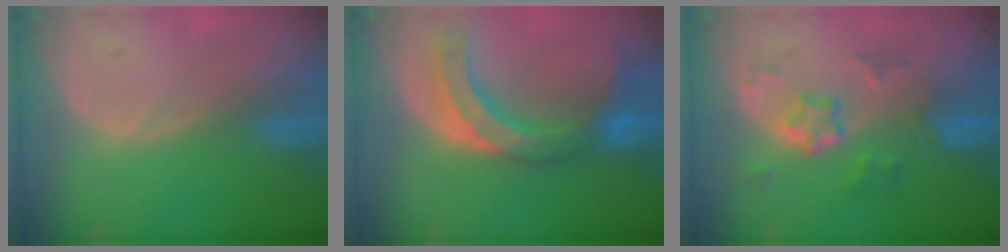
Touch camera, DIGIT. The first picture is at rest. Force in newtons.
{"total": 9.8, "press": 9.4, "slide": 2.9}
{"total": 5.8, "press": 5.2, "slide": 2.5}